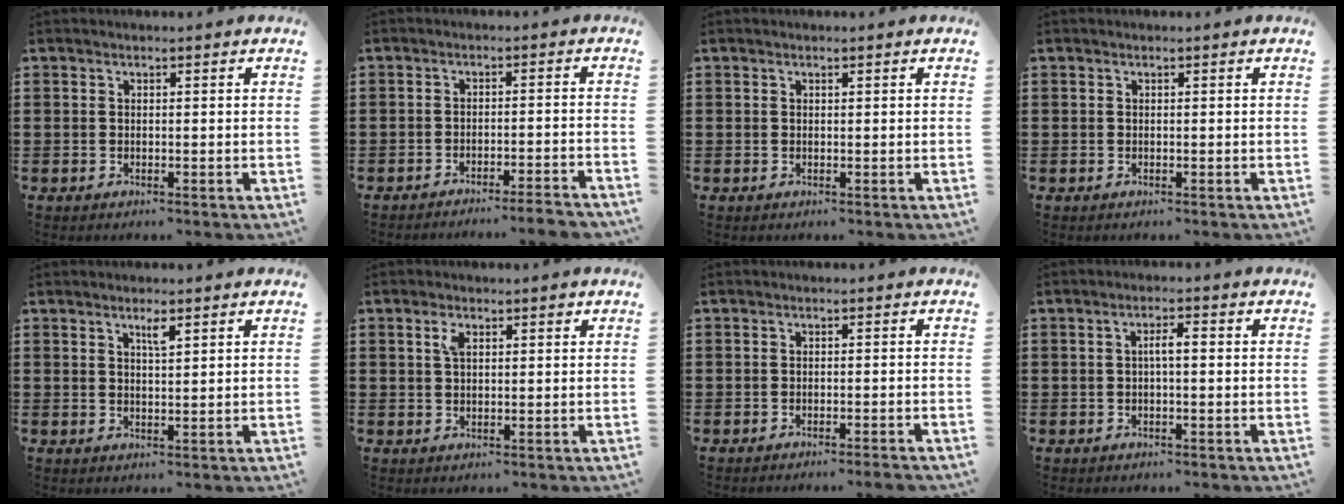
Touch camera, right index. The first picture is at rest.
{"total": 3.3, "force": [-3.2, -0.3, 1.0], "torque": [-0.019, -0.004, -0.064]}
{"total": 0.0}
{"total": 0.0}
{"total": 2.0, "force": [1.2, 0.4, 1.6], "torque": [-0.025, -0.001, 0.019]}
{"total": 2.6, "force": [1.2, 1.0, 2.1], "torque": [-0.037, 0.003, 0.017]}
{"total": 1.3, "force": [-1.2, -0.3, 0.5], "torque": [-0.008, 0.001, -0.024]}
{"total": 2.3, "force": [-0.1, 0.5, 2.2], "torque": [-0.041, 0.004, -0.005]}